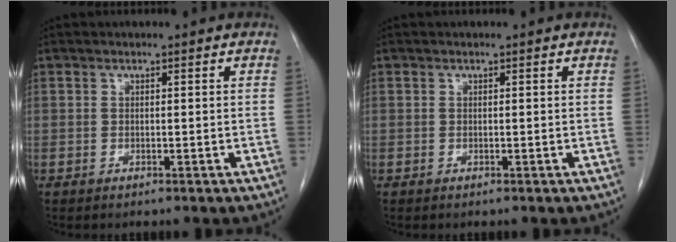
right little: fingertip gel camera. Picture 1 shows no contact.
{"total": 0.0}